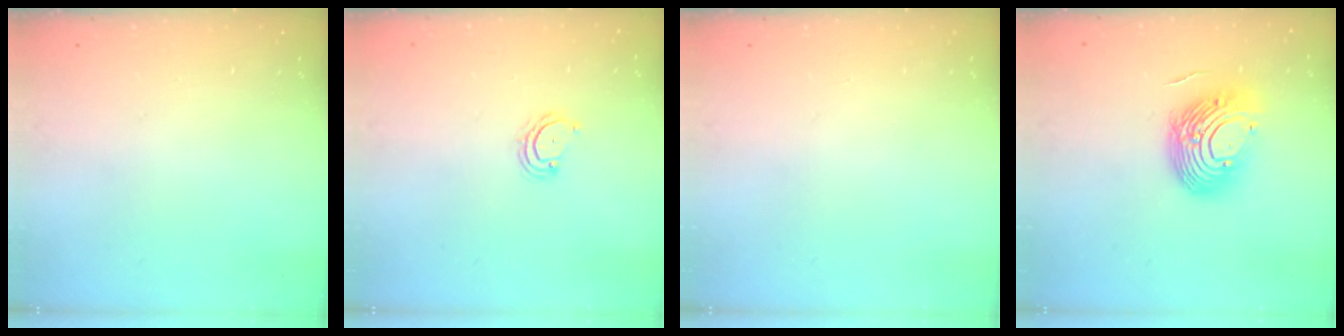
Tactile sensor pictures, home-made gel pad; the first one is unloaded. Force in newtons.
{"total": 4.1, "press": 4.1, "slide": 0.6}
{"total": 0.0}
{"total": 12.7, "press": 12.3, "slide": 2.9}